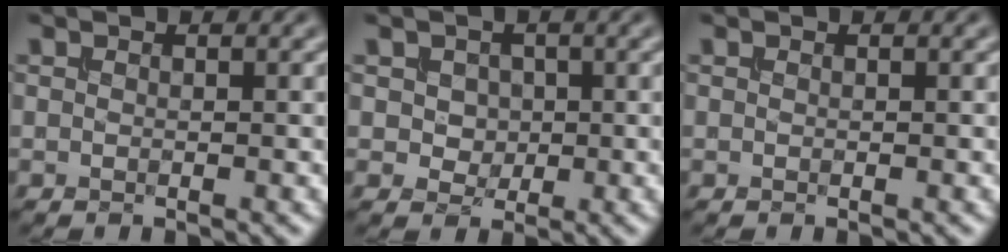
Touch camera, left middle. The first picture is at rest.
{"total": 2.3, "force": [0.5, 1.9, 1.2], "torque": [-0.028, 0.001, 0.012]}
{"total": 0.0}